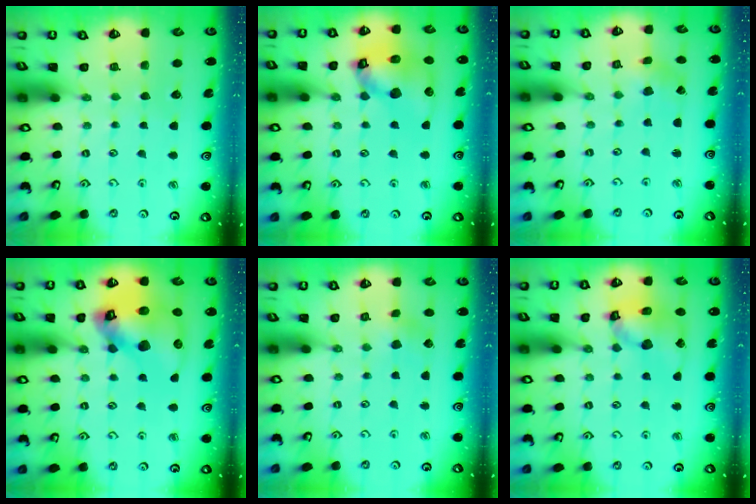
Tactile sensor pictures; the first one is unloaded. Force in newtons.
{"total": 15.4, "press": 15.3, "slide": 2.0}
{"total": 1.1, "press": 1.1, "slide": 0.2}
{"total": 20.9, "press": 20.7, "slide": 2.7}
{"total": 2.4, "press": 2.4, "slide": 0.6}
{"total": 13.2, "press": 13.1, "slide": 1.8}